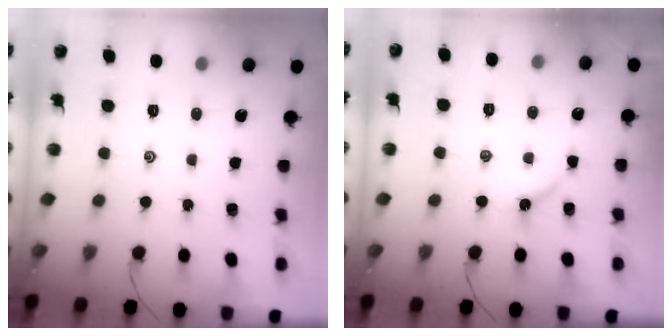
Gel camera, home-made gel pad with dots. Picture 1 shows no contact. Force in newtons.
{"total": 3.5, "press": 3.5, "slide": 0.4}